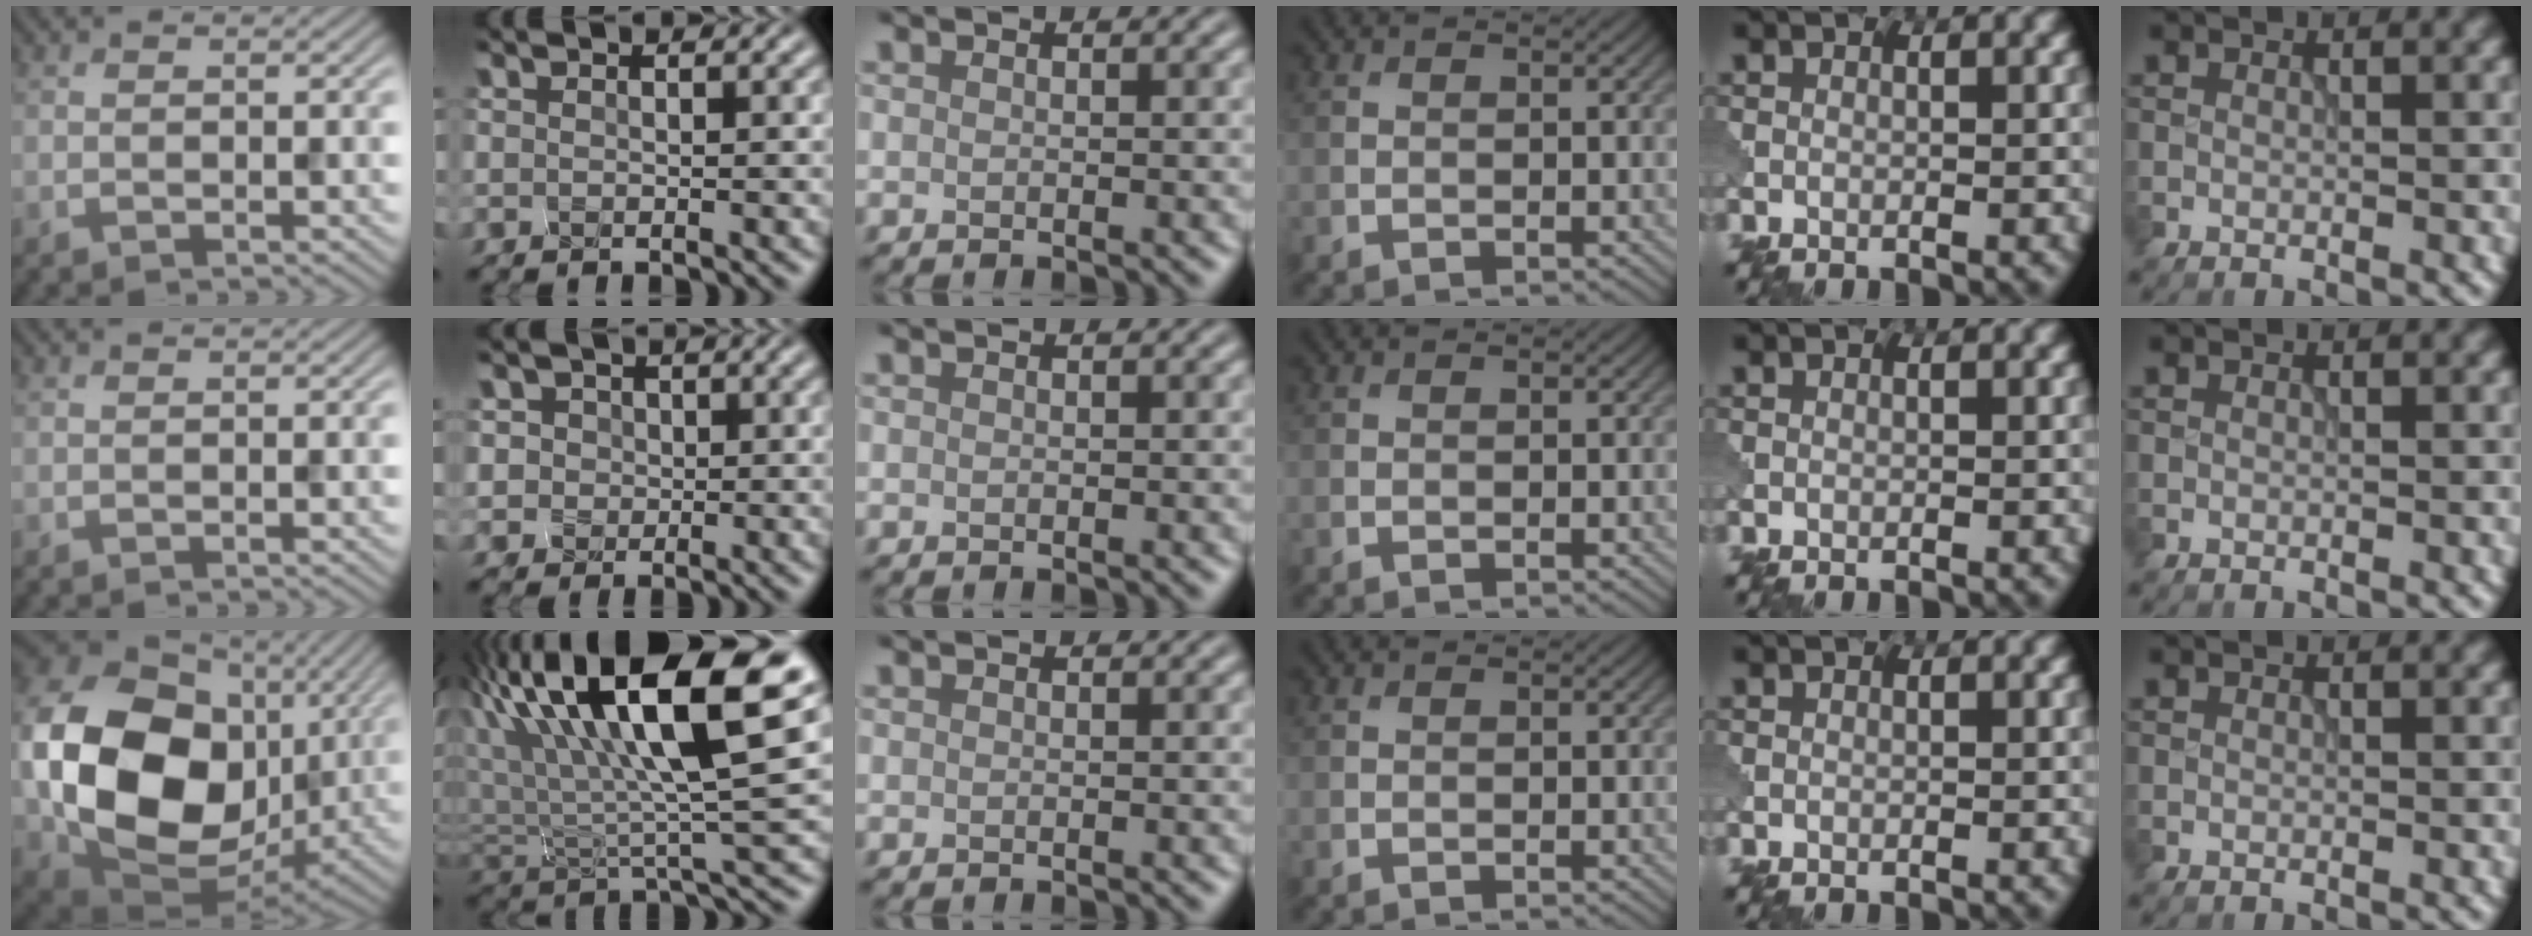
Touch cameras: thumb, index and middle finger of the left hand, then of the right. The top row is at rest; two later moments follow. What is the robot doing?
{"motion": "squeeze", "object": "foam earplug"}